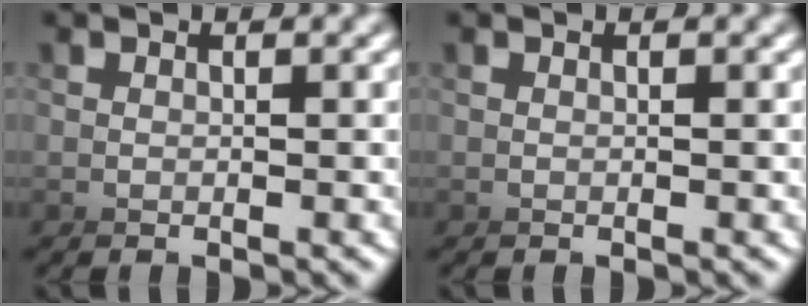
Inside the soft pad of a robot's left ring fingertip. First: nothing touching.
{"total": 0.0}